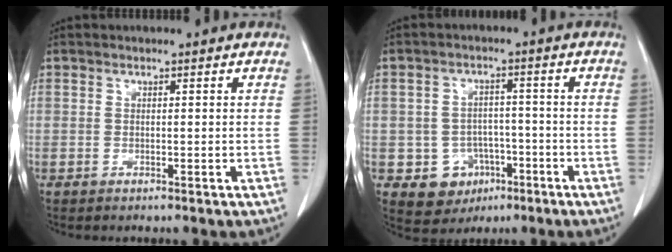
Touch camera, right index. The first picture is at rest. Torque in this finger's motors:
{"motor_torque": [0.13, -0.12, -0.42, -0.06]}